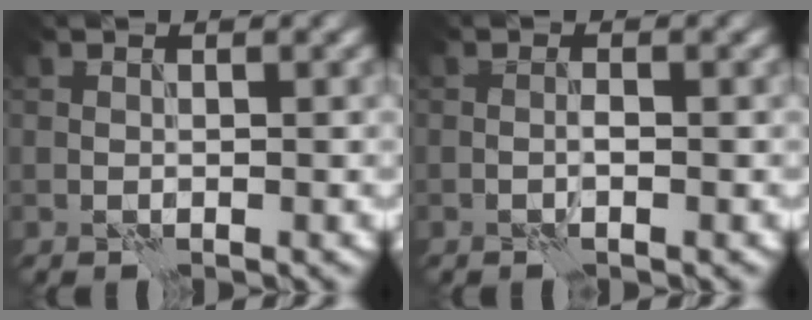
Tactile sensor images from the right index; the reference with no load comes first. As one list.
[{"total": 0.9, "force": [-0.4, 0.1, 0.8], "torque": [-0.014, 0.003, -0.008]}]